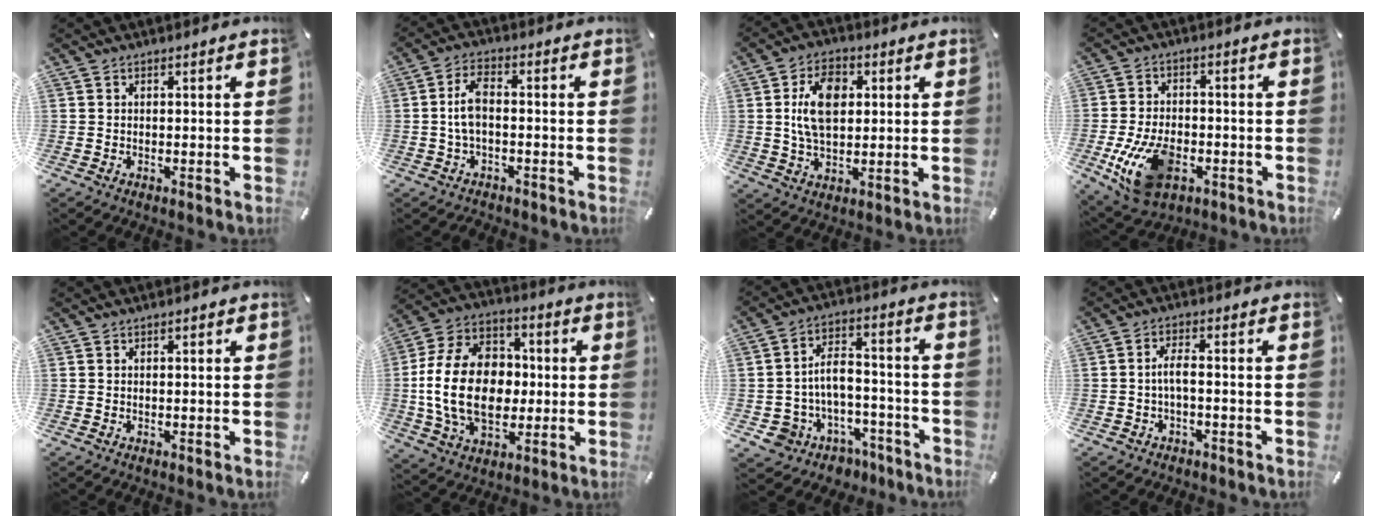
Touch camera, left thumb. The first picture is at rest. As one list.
[{"total": 5.9, "force": [-0.8, 2.8, 5.1], "torque": [-0.116, 0.006, -0.020]}, {"total": 10.9, "force": [2.2, 7.1, 8.0], "torque": [-0.154, 0.005, 0.033]}, {"total": 13.7, "force": [-4.5, 8.5, 9.7], "torque": [-0.188, 0.001, -0.078]}, {"total": 0.5, "force": [0.1, 0.2, 0.5], "torque": [-0.008, 0.003, 0.000]}, {"total": 20.1, "force": [-1.3, 14.9, 13.5], "torque": [-0.285, 0.013, -0.024]}, {"total": 8.6, "force": [-1.7, 7.7, 3.3], "torque": [-0.078, 0.007, -0.023]}, {"total": 3.9, "force": [-1.0, 1.6, 3.4], "torque": [-0.069, 0.008, -0.021]}]